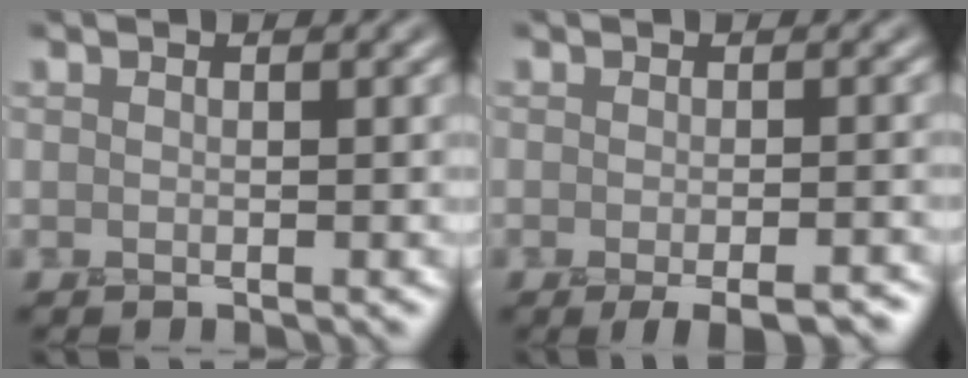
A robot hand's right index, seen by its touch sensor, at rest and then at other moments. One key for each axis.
{"total": 3.9, "fx": -2.7, "fy": 0.9, "fz": 2.7, "tx": -0.036, "ty": -0.006, "tz": -0.036}